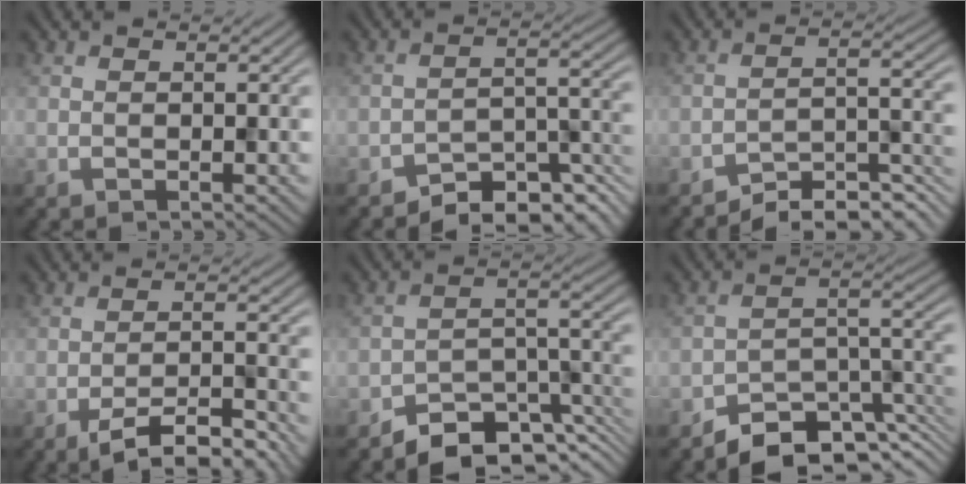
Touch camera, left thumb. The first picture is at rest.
{"total": 6.8, "force": [-5.7, 1.9, 3.2], "torque": [-0.039, 0.004, -0.097]}
{"total": 6.5, "force": [-5.6, 1.2, 3.1], "torque": [-0.044, 0.006, -0.094]}
{"total": 6.0, "force": [-4.2, 1.2, 4.1], "torque": [-0.066, 0.005, -0.070]}
{"total": 8.6, "force": [-7.0, 3.2, 3.9], "torque": [-0.043, 0.001, -0.129]}
{"total": 9.5, "force": [-7.7, 3.4, 4.4], "torque": [-0.051, -0.003, -0.139]}